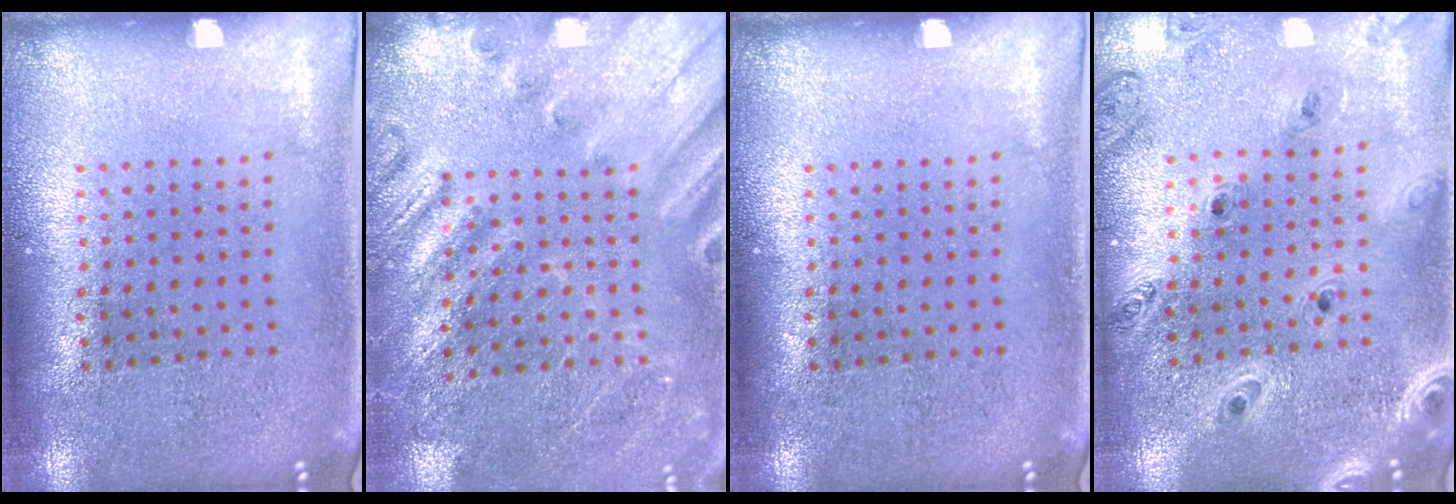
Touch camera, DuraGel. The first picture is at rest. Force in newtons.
{"total": 2.4, "press": 2.4, "slide": 0.5}
{"total": 0.0}
{"total": 1.2, "press": 1.2, "slide": 0.2}